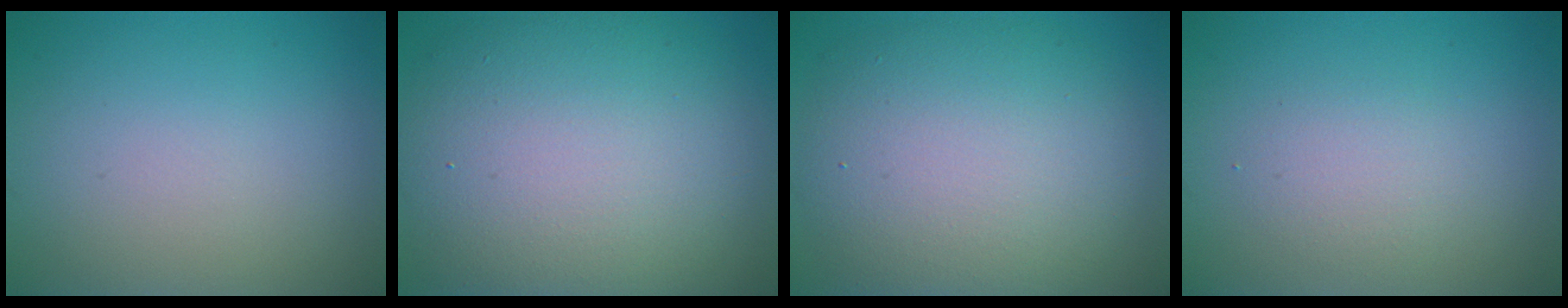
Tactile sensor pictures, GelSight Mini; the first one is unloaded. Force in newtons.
{"total": 13.1, "press": 13.0, "slide": 0.6}
{"total": 9.8, "press": 9.8, "slide": 0.7}
{"total": 1.9, "press": 1.9, "slide": 0.1}